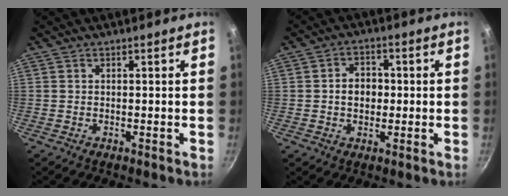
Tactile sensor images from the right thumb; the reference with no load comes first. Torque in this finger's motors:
{"motor_torque": [-0.05, 0.09, 0.08, 0.05, 0.08]}